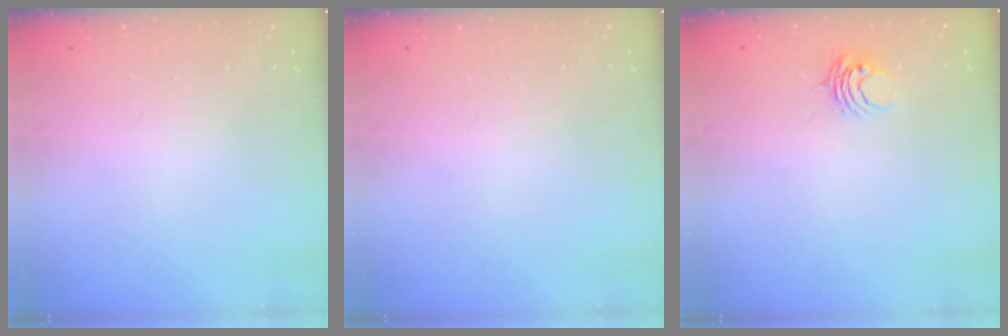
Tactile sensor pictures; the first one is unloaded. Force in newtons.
{"total": 0.0}
{"total": 4.3, "press": 4.3, "slide": 0.5}